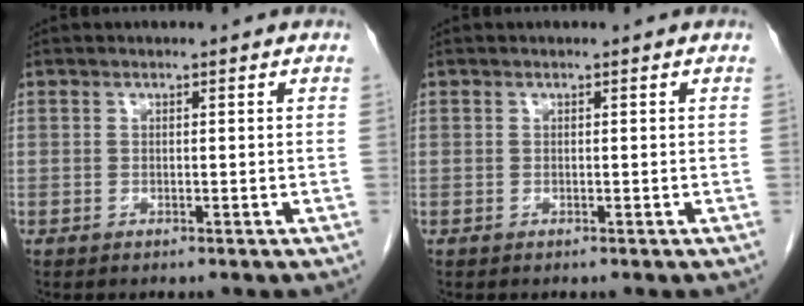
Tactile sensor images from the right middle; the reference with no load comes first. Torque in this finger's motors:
{"motor_torque": [0.00, 0.00, 0.00, 0.00]}